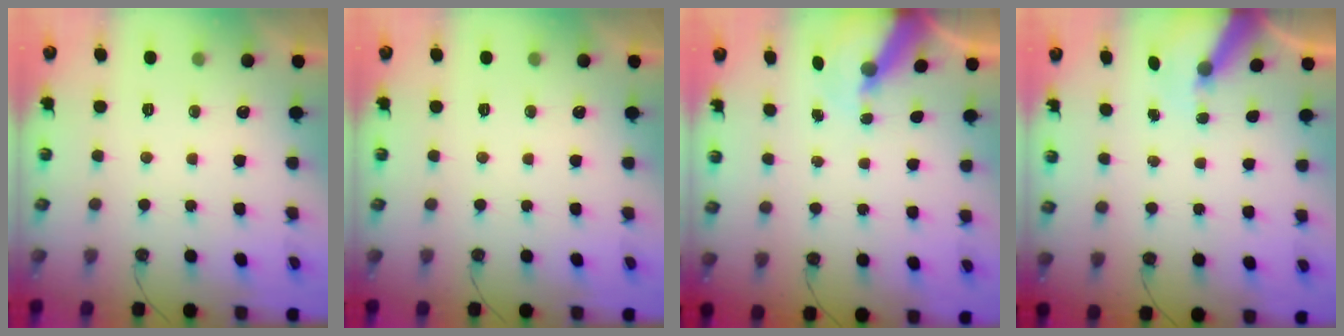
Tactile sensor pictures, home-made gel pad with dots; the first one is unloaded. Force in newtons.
{"total": 0.0}
{"total": 8.2, "press": 8.1, "slide": 0.9}
{"total": 8.3, "press": 8.3, "slide": 0.4}